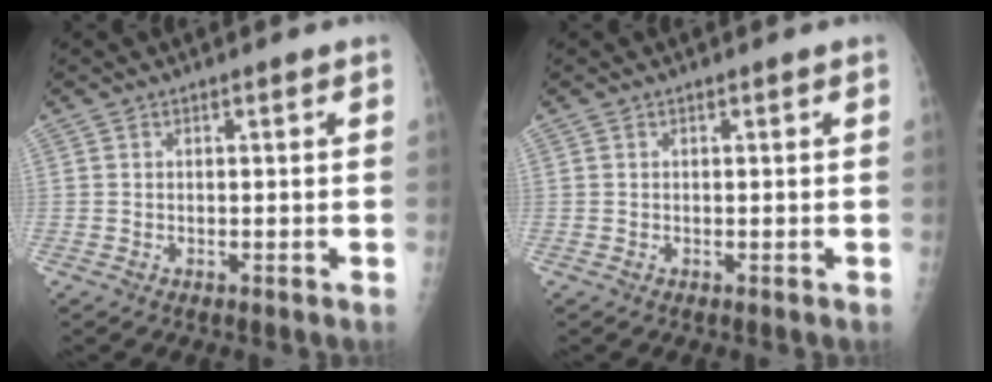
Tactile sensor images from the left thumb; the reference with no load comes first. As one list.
[{"total": 0.0}]